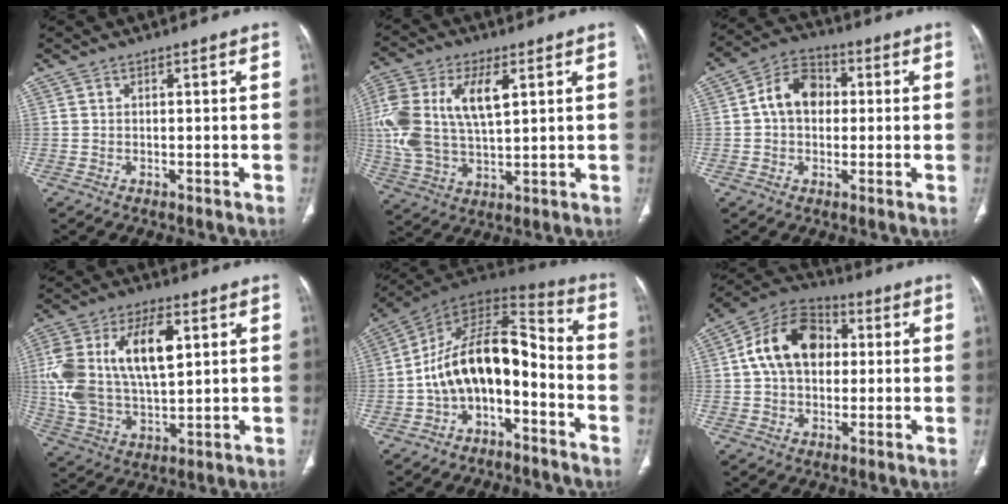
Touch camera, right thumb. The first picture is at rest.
{"total": 17.2, "force": [4.1, 8.9, 14.1], "torque": [-0.309, 0.005, 0.079]}
{"total": 9.0, "force": [0.8, 6.8, 5.9], "torque": [-0.080, 0.022, 0.003]}
{"total": 19.7, "force": [4.5, 10.2, 16.2], "torque": [-0.312, 0.001, 0.085]}
{"total": 15.8, "force": [-4.6, 8.9, 12.2], "torque": [-0.186, 0.097, -0.082]}
{"total": 14.8, "force": [2.1, 10.6, 10.1], "torque": [-0.150, 0.023, 0.024]}